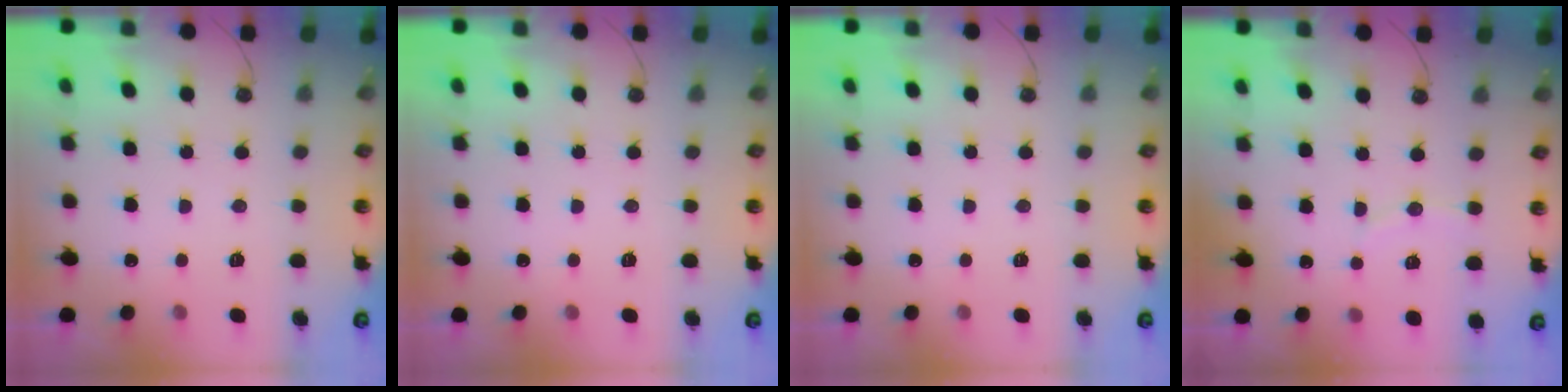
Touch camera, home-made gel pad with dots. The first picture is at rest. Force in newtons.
{"total": 0.0}
{"total": 0.0}
{"total": 4.5, "press": 4.4, "slide": 0.9}